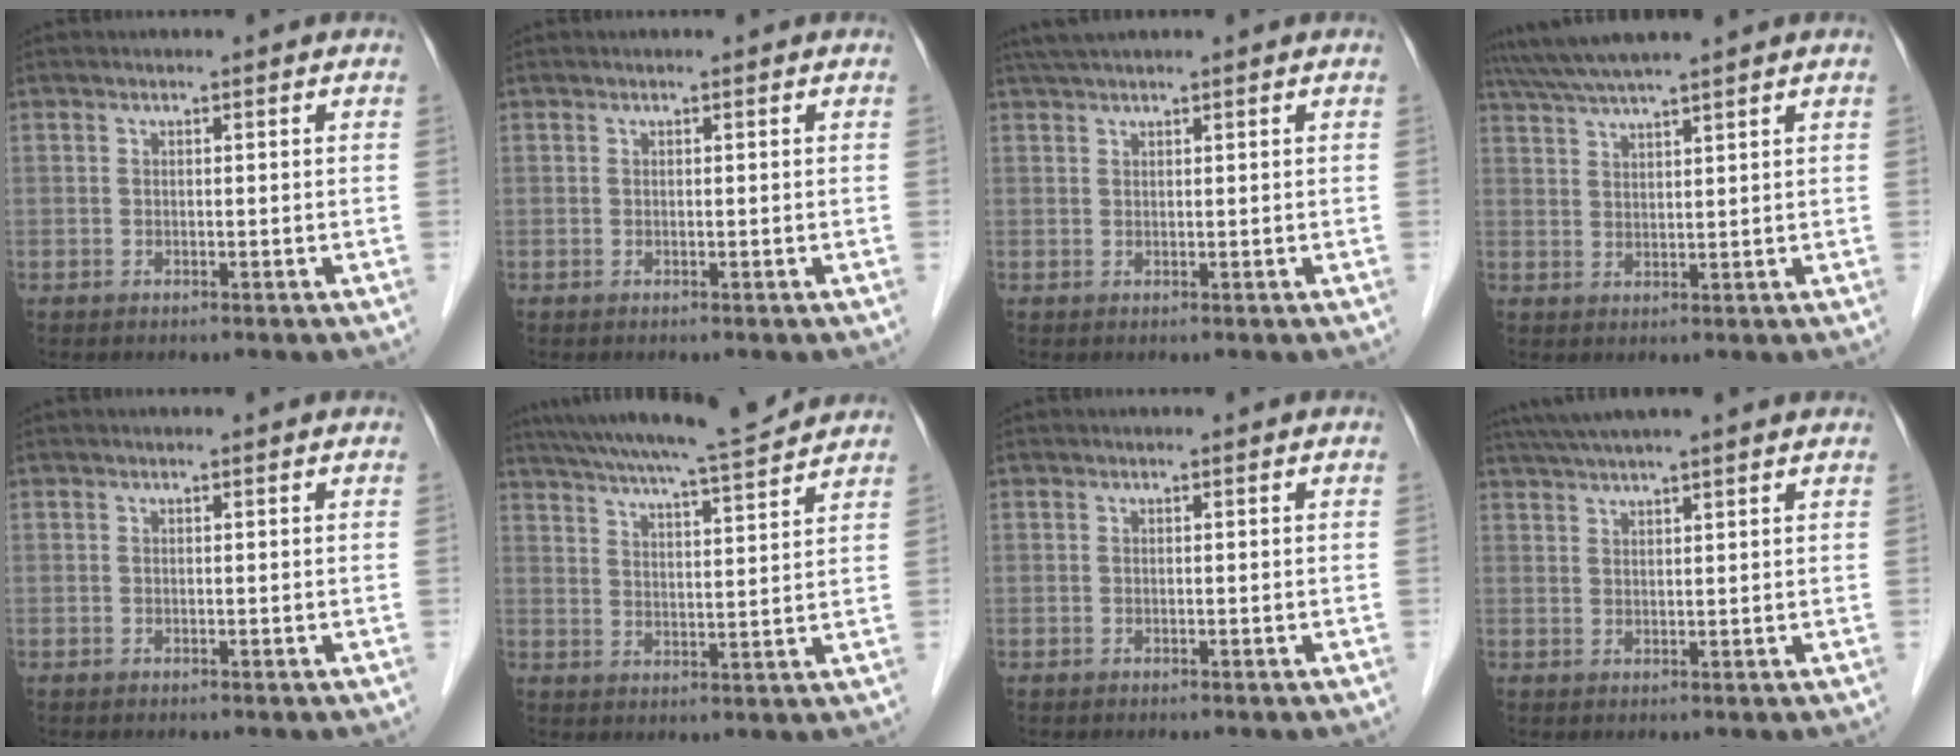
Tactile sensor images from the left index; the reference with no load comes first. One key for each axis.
{"total": 0.0}
{"total": 3.0, "fx": 2.6, "fy": -0.3, "fz": 1.5, "tx": -0.022, "ty": 0.024, "tz": 0.048}
{"total": 6.8, "fx": 5.9, "fy": -1.2, "fz": 3.2, "tx": -0.060, "ty": 0.026, "tz": 0.106}
{"total": 0.6, "fx": 0.5, "fy": 0.0, "fz": 0.2, "tx": -0.003, "ty": 0.008, "tz": 0.008}
{"total": 15.9, "fx": 14.5, "fy": 0.0, "fz": 6.5, "tx": -0.119, "ty": 0.001, "tz": 0.212}
{"total": 0.0}
{"total": 11.1, "fx": 9.5, "fy": 0.2, "fz": 5.9, "tx": -0.102, "ty": 0.043, "tz": 0.132}